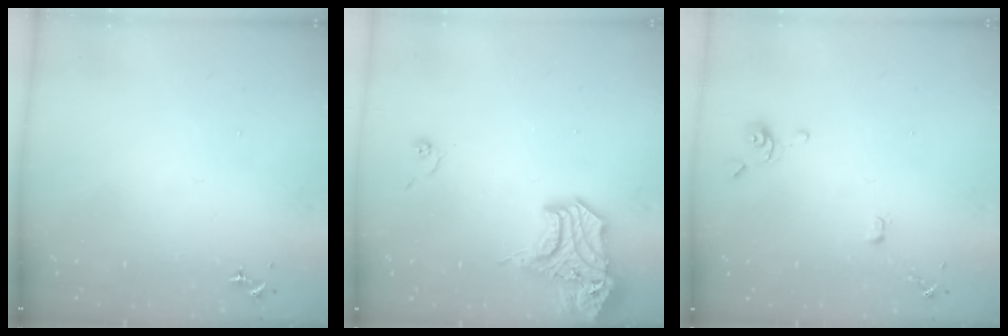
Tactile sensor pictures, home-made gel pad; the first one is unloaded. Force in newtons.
{"total": 15.8, "press": 15.6, "slide": 2.4}
{"total": 3.4, "press": 3.4, "slide": 0.7}